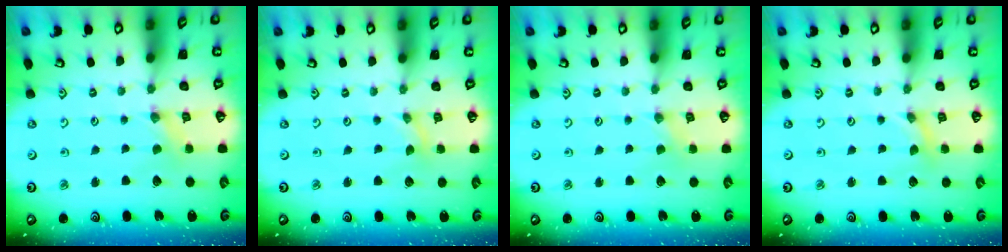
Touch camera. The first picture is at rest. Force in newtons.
{"total": 0.0}
{"total": 0.0}
{"total": 0.0}